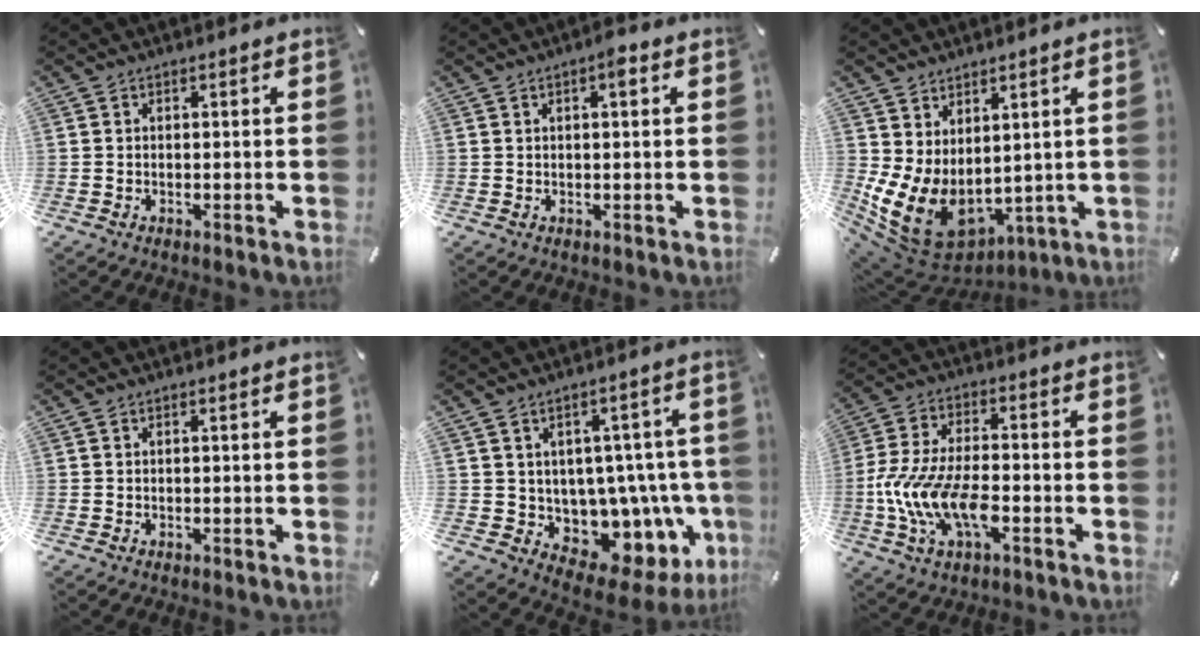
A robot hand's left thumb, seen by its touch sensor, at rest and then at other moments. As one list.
[{"total": 2.8, "force": [0.9, 0.9, 2.5], "torque": [-0.026, -0.003, 0.007]}, {"total": 10.0, "force": [0.4, 7.7, 6.4], "torque": [-0.138, -0.025, 0.017]}, {"total": 0.0}, {"total": 8.9, "force": [-0.6, 7.7, 4.6], "torque": [-0.057, -0.031, 0.010]}, {"total": 13.3, "force": [-4.8, 6.6, 10.5], "torque": [-0.220, 0.006, -0.085]}]